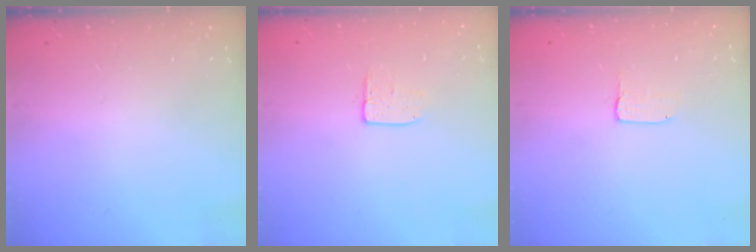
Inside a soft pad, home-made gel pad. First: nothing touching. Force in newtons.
{"total": 5.4, "press": 5.4, "slide": 0.4}
{"total": 2.0, "press": 2.0, "slide": 0.0}